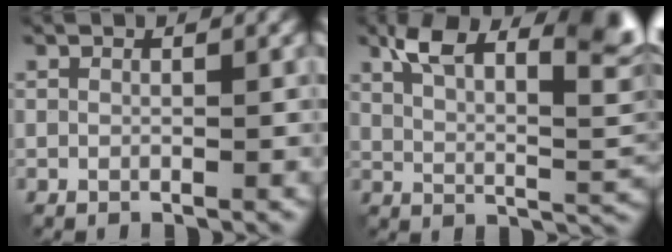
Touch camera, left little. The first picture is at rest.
{"total": 10.1, "force": [5.4, 3.5, 7.8], "torque": [-0.125, 0.012, 0.089]}